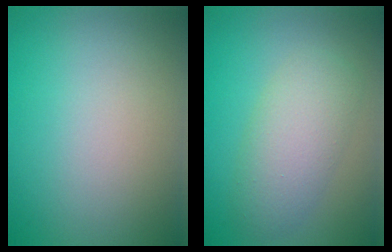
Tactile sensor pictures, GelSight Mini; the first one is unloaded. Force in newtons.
{"total": 4.6, "press": 4.6, "slide": 0.1}